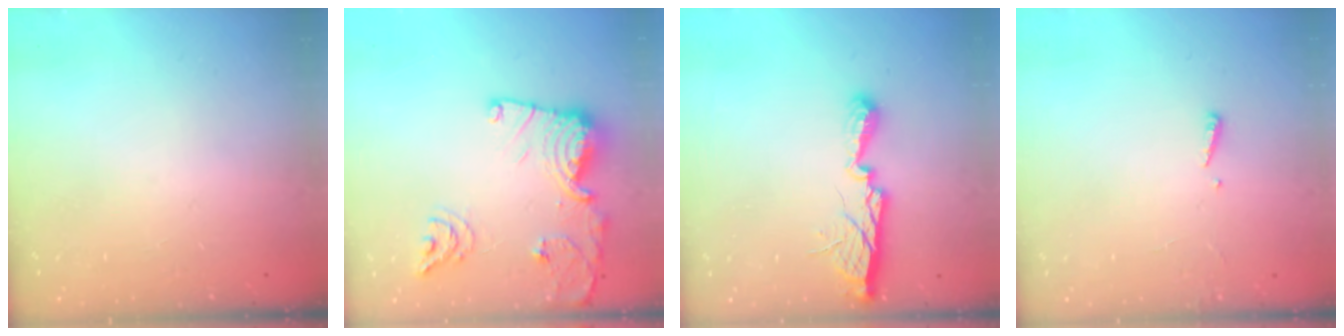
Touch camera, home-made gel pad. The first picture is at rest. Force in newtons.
{"total": 16.5, "press": 16.5, "slide": 1.7}
{"total": 10.1, "press": 10.1, "slide": 0.7}
{"total": 2.4, "press": 2.4, "slide": 0.2}